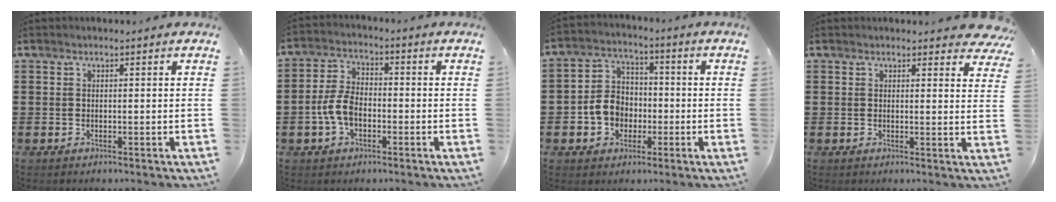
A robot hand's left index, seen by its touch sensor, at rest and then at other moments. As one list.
[{"total": 5.9, "force": [-1.7, 3.4, 4.5], "torque": [-0.114, 0.001, -0.039]}, {"total": 6.7, "force": [-1.6, 5.8, 2.9], "torque": [-0.080, 0.017, -0.032]}, {"total": 2.5, "force": [2.3, 0.5, 0.8], "torque": [-0.008, -0.010, 0.041]}]